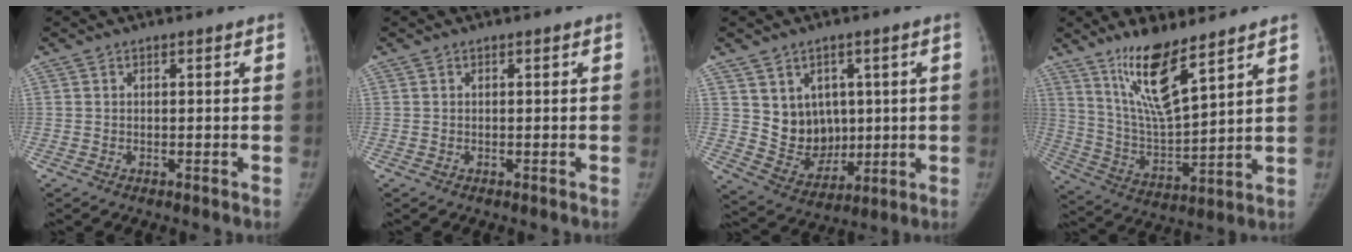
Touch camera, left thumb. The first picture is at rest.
{"total": 0.0}
{"total": 9.9, "force": [2.4, 8.4, 4.6], "torque": [-0.034, -0.021, 0.064]}
{"total": 13.9, "force": [9.2, 3.1, 9.9], "torque": [-0.171, -0.061, 0.189]}